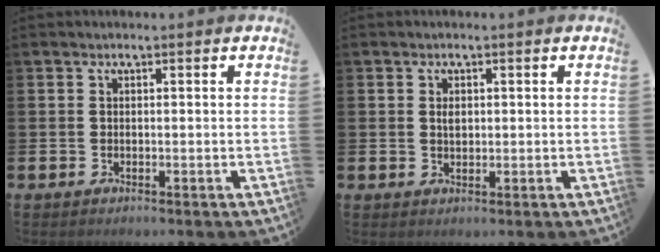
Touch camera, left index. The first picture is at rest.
{"total": 1.3, "force": [0.5, 0.8, 0.9], "torque": [-0.001, -0.002, 0.005]}